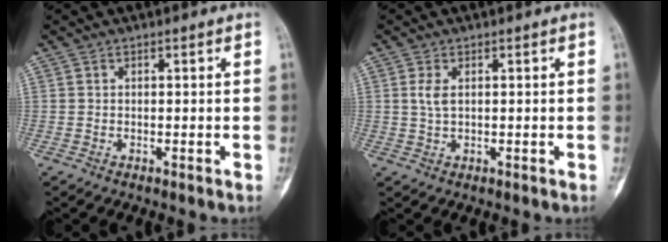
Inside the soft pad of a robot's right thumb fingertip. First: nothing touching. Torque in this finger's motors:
{"motor_torque": [0.53, 0.65, 0.24, -0.35, 0.12]}